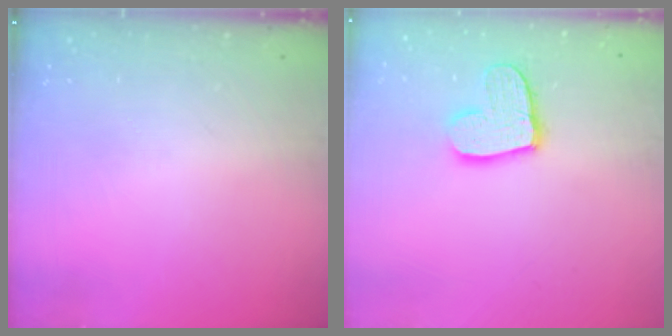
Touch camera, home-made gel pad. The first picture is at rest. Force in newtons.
{"total": 12.2, "press": 12.2, "slide": 1.0}